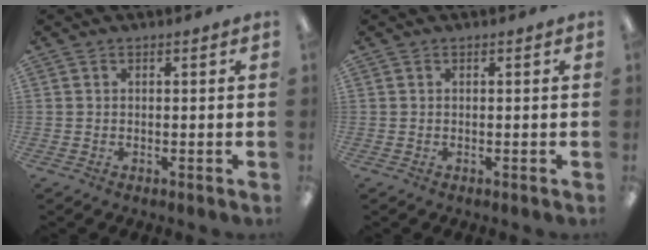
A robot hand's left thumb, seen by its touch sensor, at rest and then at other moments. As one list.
[{"total": 0.0}]